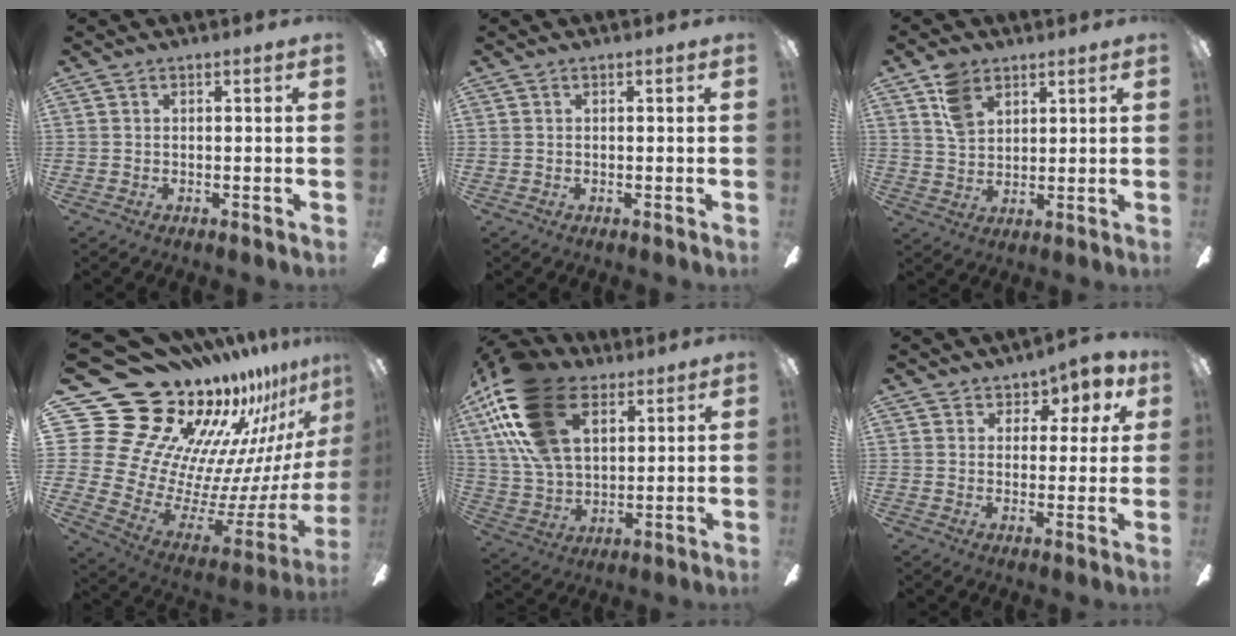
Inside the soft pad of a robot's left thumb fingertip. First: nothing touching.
{"total": 0.0}
{"total": 7.3, "force": [4.7, 4.6, 3.3], "torque": [-0.066, -0.004, 0.089]}
{"total": 25.4, "force": [18.1, 14.3, 10.6], "torque": [-0.157, -0.199, 0.389]}
{"total": 23.6, "force": [11.2, 14.0, 15.4], "torque": [-0.340, -0.029, 0.201]}
{"total": 6.0, "force": [4.1, 3.8, 2.2], "torque": [-0.030, -0.020, 0.072]}